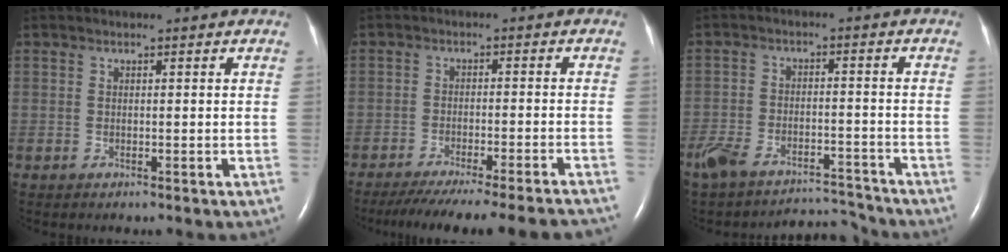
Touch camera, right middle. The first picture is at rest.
{"total": 20.1, "force": [-18.4, 0.2, 8.1], "torque": [-0.091, -0.041, -0.244]}
{"total": 10.8, "force": [-10.3, 2.4, 2.5], "torque": [-0.048, 0.023, -0.170]}